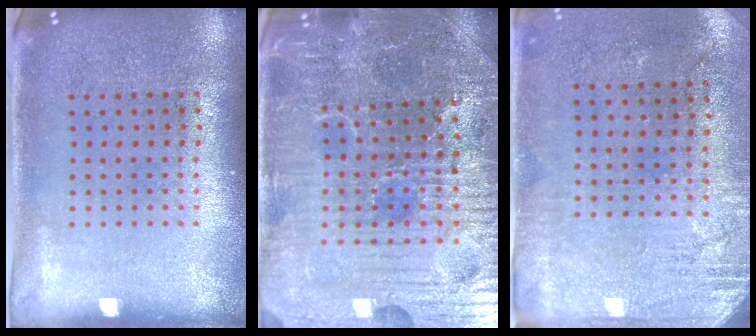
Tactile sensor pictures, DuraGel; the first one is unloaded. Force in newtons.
{"total": 5.5, "press": 5.2, "slide": 1.5}
{"total": 2.8, "press": 2.4, "slide": 1.5}